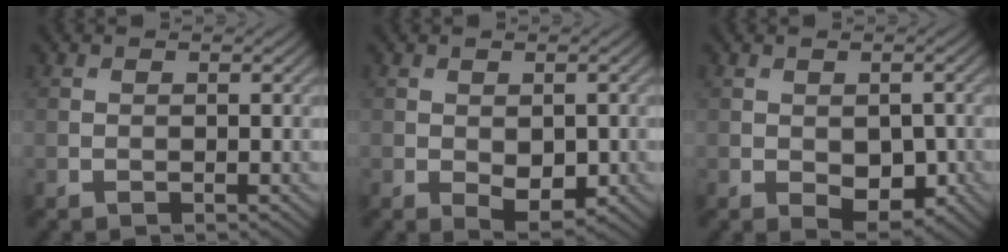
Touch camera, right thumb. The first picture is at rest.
{"total": 3.3, "force": [-0.6, 2.0, 2.6], "torque": [-0.044, -0.013, -0.003]}
{"total": 4.4, "force": [-1.0, 2.8, 3.3], "torque": [-0.049, -0.016, -0.009]}